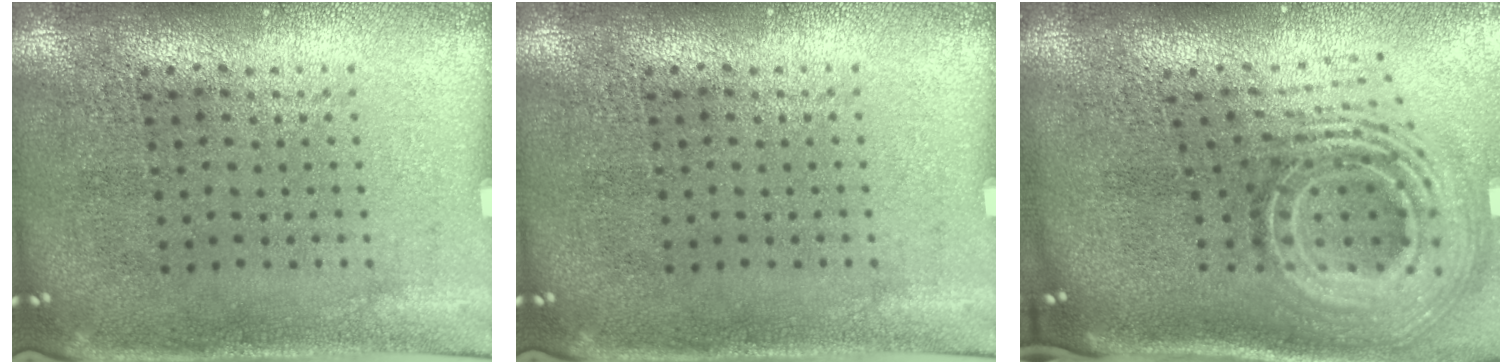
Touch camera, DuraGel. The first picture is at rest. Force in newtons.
{"total": 0.0}
{"total": 3.1, "press": 1.9, "slide": 2.4}